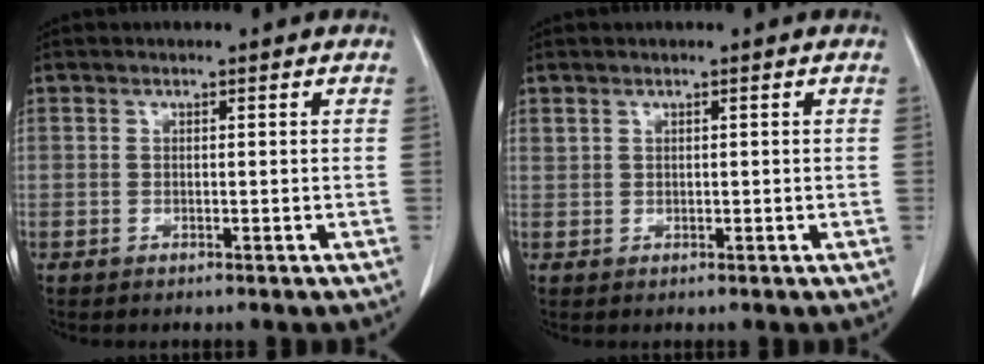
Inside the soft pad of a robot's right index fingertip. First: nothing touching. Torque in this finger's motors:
{"motor_torque": [-0.26, 0.19, -0.04, -0.01]}